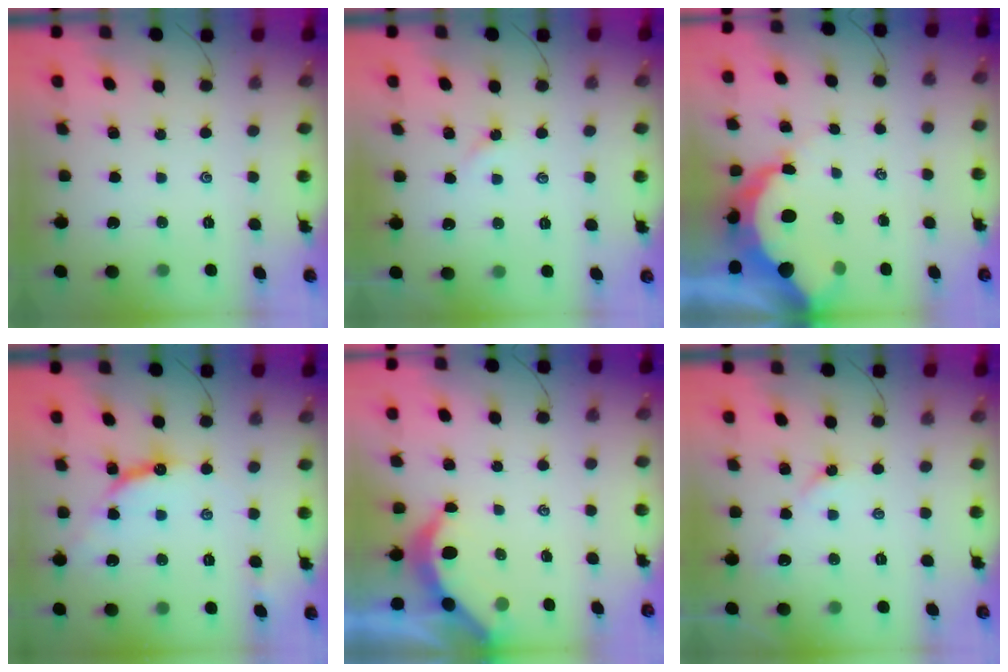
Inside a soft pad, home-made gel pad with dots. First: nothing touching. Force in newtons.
{"total": 2.1, "press": 2.1, "slide": 0.4}
{"total": 10.4, "press": 10.3, "slide": 1.0}
{"total": 10.2, "press": 10.1, "slide": 0.8}
{"total": 3.8, "press": 3.7, "slide": 0.5}
{"total": 4.7, "press": 4.6, "slide": 0.5}